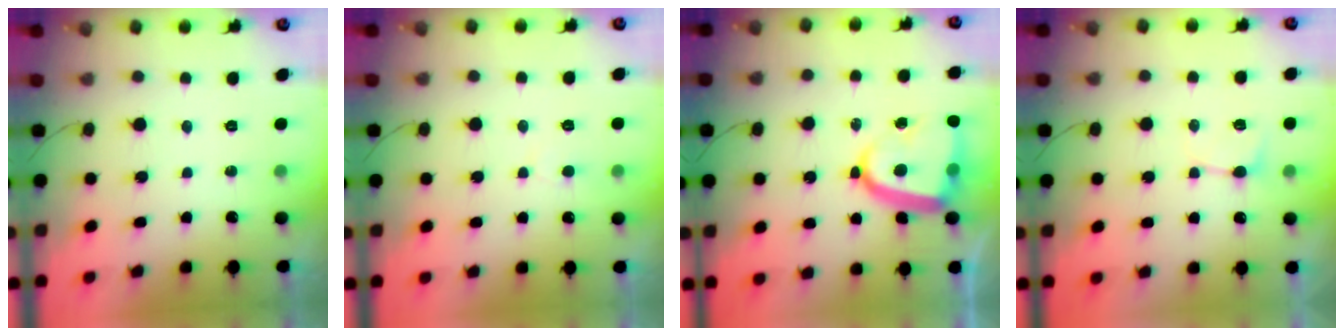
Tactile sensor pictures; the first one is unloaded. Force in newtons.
{"total": 3.7, "press": 3.7, "slide": 0.4}
{"total": 14.9, "press": 14.8, "slide": 1.6}
{"total": 3.6, "press": 3.5, "slide": 0.5}